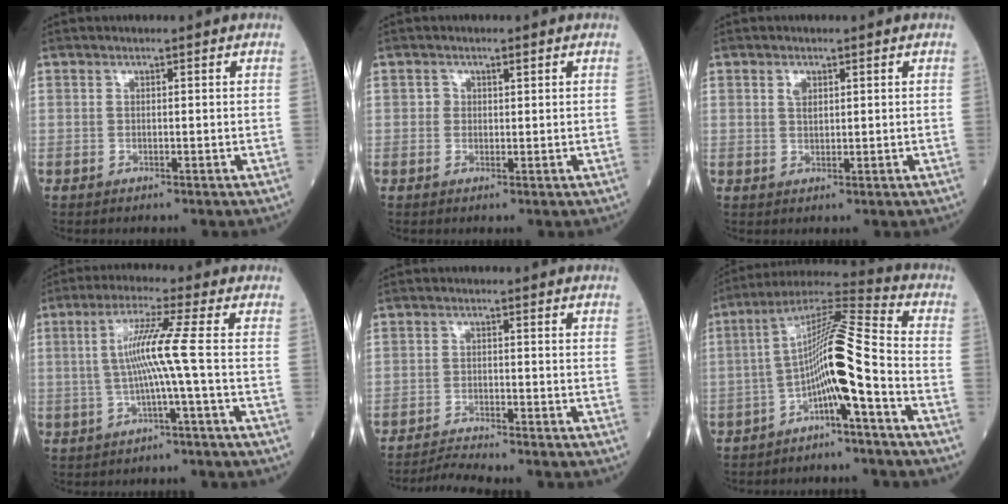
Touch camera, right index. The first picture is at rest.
{"total": 1.1, "force": [0.4, 0.8, 0.5], "torque": [-0.004, 0.001, 0.006]}
{"total": 1.7, "force": [0.8, 0.9, 1.1], "torque": [-0.020, 0.001, 0.016]}
{"total": 7.0, "force": [-0.4, -1.7, 6.8], "torque": [-0.135, 0.010, -0.004]}
{"total": 5.0, "force": [-4.9, -0.8, 1.0], "torque": [-0.018, -0.015, -0.079]}
{"total": 12.9, "force": [-4.1, -0.1, 12.2], "torque": [-0.216, 0.028, -0.077]}